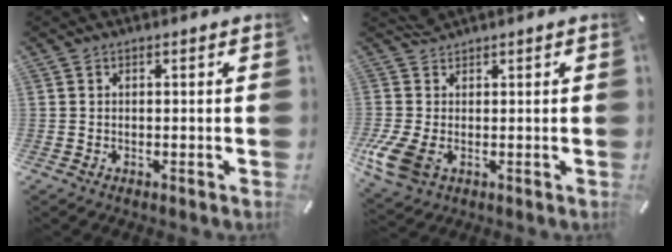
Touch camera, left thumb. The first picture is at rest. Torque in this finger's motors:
{"motor_torque": [1.02, 1.27, 0.30, -0.28, 0.17]}